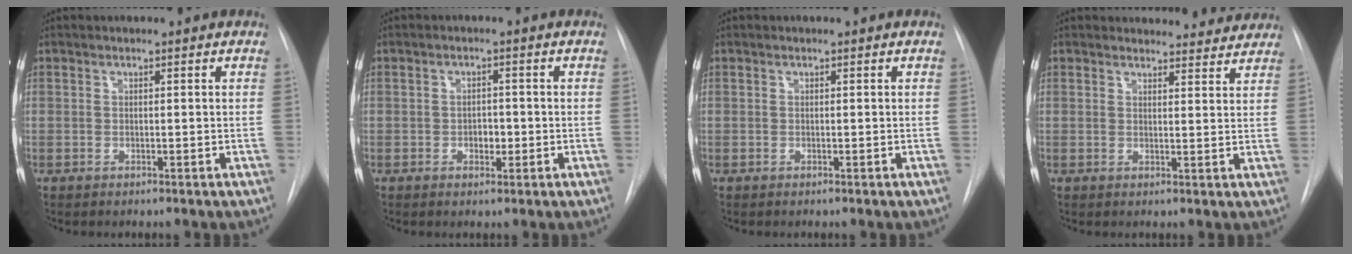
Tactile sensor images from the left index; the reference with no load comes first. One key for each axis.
{"total": 2.0, "fx": -0.5, "fy": 1.3, "fz": 1.5, "tx": -0.020, "ty": 0.003, "tz": -0.005}
{"total": 0.0}
{"total": 9.3, "fx": 8.9, "fy": 2.4, "fz": 0.4, "tx": 0.023, "ty": 0.002, "tz": 0.087}